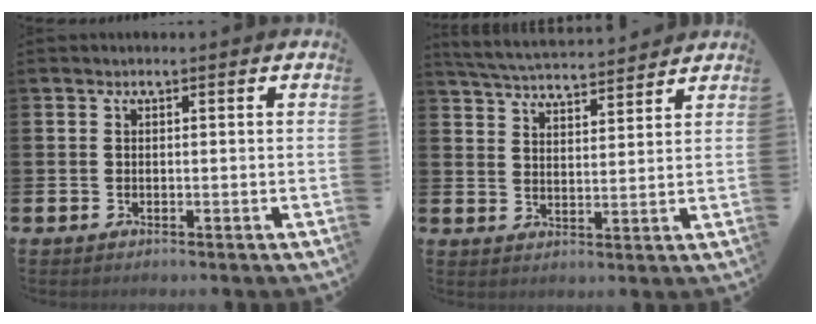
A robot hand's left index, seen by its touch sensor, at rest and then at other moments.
{"total": 5.1, "force": [5.1, 0.3, 0.5], "torque": [-0.032, -0.032, 0.090]}